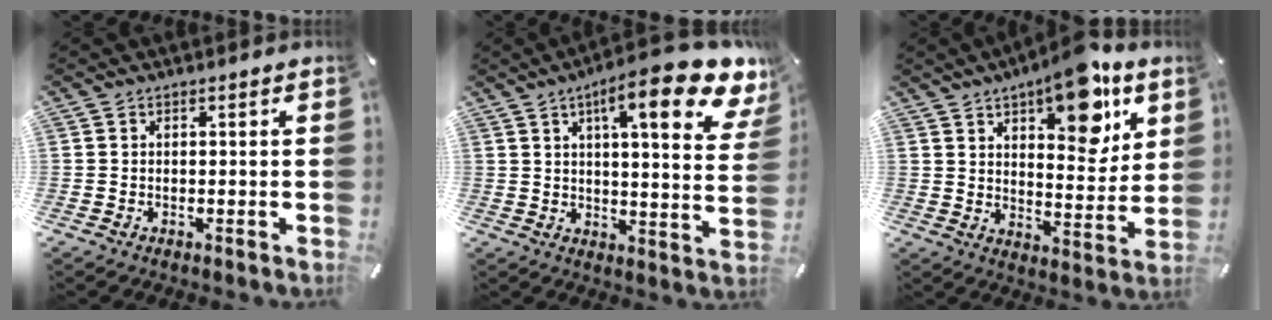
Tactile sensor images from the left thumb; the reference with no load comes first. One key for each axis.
{"total": 18.0, "fx": 10.0, "fy": 4.3, "fz": 14.4, "tx": -0.220, "ty": -0.050, "tz": 0.151}
{"total": 15.6, "fx": 9.4, "fy": 6.7, "fz": 10.5, "tx": -0.133, "ty": -0.055, "tz": 0.155}